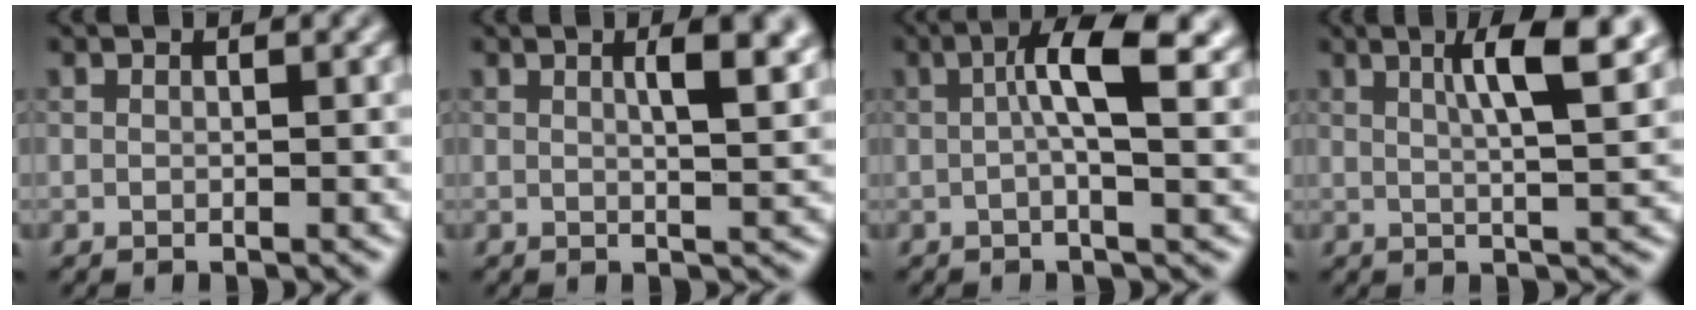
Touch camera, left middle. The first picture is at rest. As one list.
[{"total": 4.9, "force": [1.6, 1.7, 4.3], "torque": [-0.043, 0.011, 0.016]}, {"total": 6.3, "force": [1.0, 1.5, 6.0], "torque": [-0.098, 0.010, 0.010]}, {"total": 6.5, "force": [2.5, 1.4, 5.8], "torque": [-0.078, 0.007, 0.038]}]